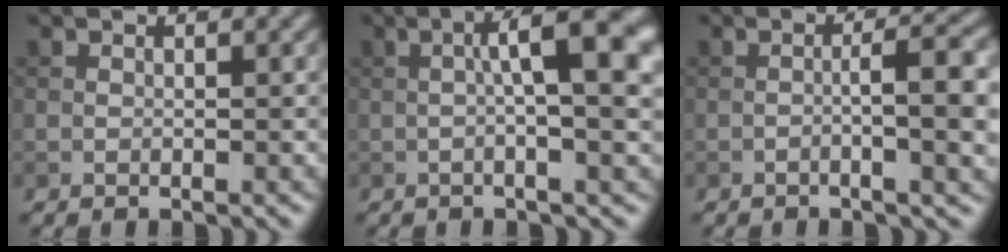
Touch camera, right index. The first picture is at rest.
{"total": 8.1, "force": [0.9, 1.9, 7.8], "torque": [-0.104, 0.015, 0.007]}
{"total": 5.9, "force": [-0.8, 1.3, 5.7], "torque": [-0.080, 0.008, -0.013]}